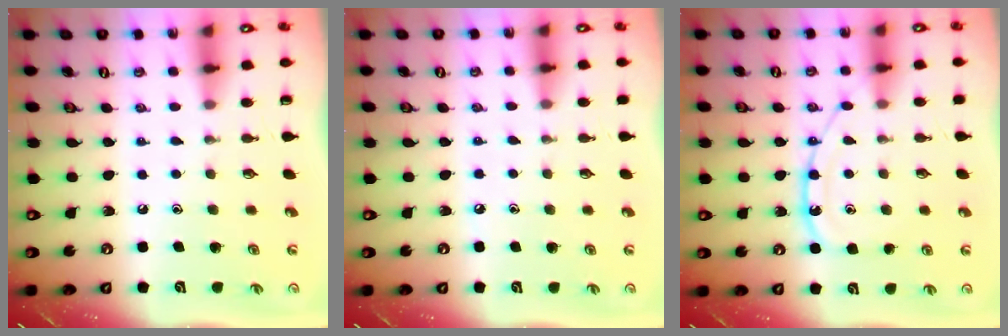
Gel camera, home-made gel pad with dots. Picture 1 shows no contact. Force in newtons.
{"total": 2.3, "press": 2.3, "slide": 0.4}
{"total": 12.6, "press": 12.5, "slide": 1.1}